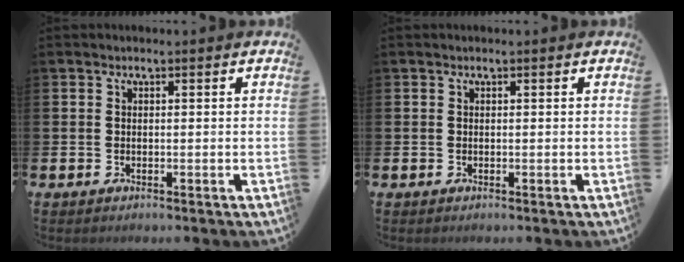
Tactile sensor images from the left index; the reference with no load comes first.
{"total": 0.0}